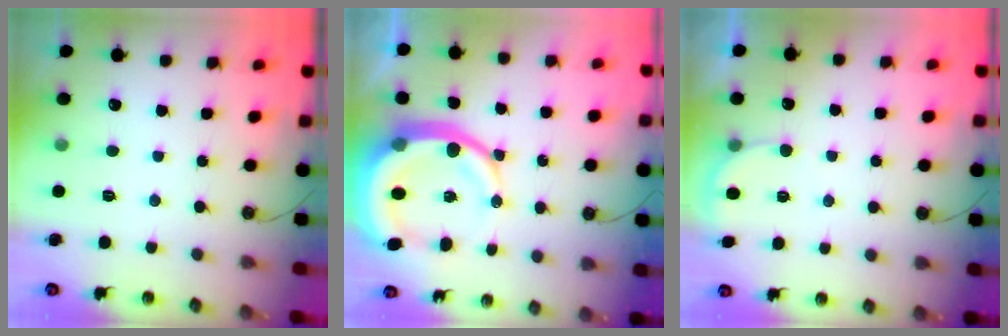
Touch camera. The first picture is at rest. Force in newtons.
{"total": 18.2, "press": 17.9, "slide": 3.2}
{"total": 3.5, "press": 3.4, "slide": 0.7}